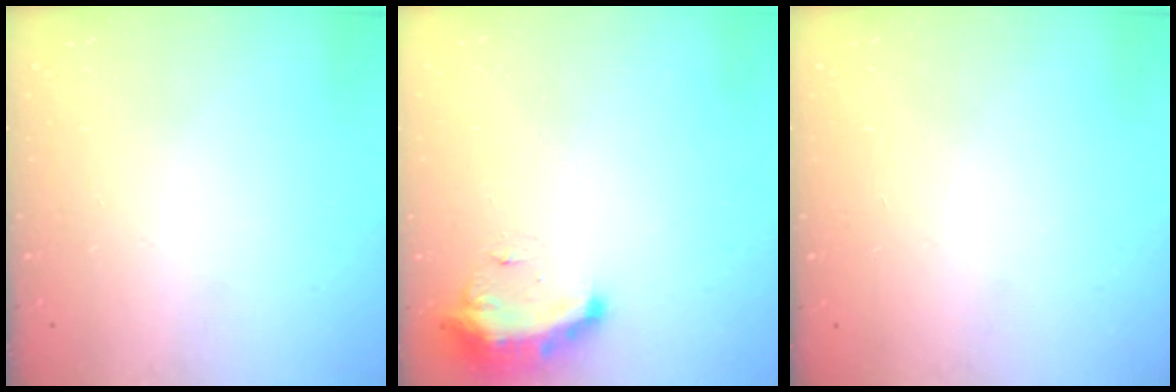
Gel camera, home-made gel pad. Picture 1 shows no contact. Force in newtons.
{"total": 9.2, "press": 9.1, "slide": 0.5}
{"total": 0.0}